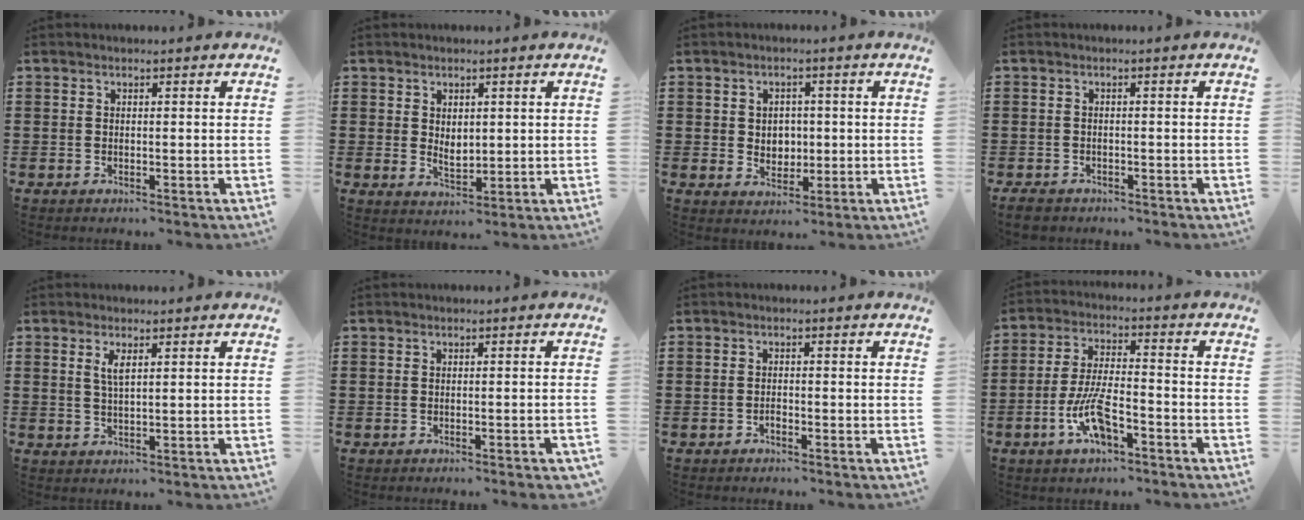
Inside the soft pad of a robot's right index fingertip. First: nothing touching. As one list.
[{"total": 2.7, "force": [0.8, 1.9, 1.8], "torque": [-0.030, 0.004, 0.014]}, {"total": 3.3, "force": [0.2, 3.0, 1.4], "torque": [-0.021, 0.005, -0.003]}, {"total": 1.6, "force": [-1.5, 0.6, 0.4], "torque": [-0.019, -0.001, -0.033]}, {"total": 2.5, "force": [1.2, 0.8, 2.1], "torque": [-0.045, 0.004, 0.019]}, {"total": 0.7, "force": [-0.5, -0.1, 0.5], "torque": [-0.010, -0.003, -0.009]}, {"total": 0.9, "force": [-0.8, 0.2, 0.5], "torque": [-0.012, -0.005, -0.013]}, {"total": 8.7, "force": [-3.9, 2.9, 7.2], "torque": [-0.163, -0.010, -0.074]}]